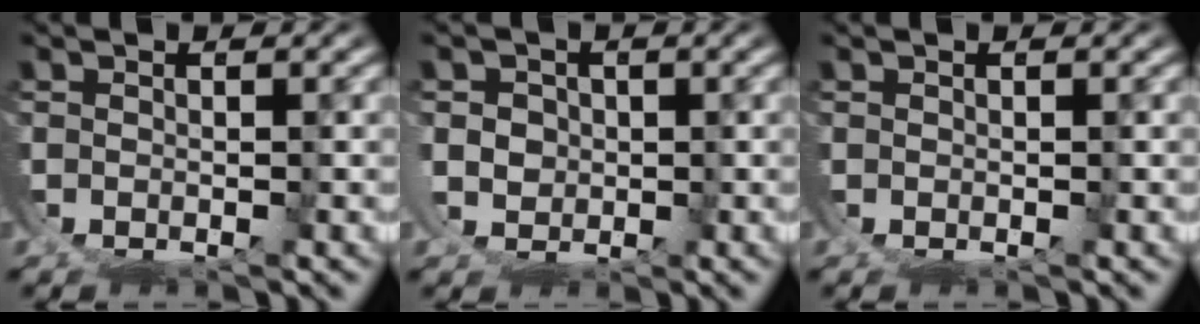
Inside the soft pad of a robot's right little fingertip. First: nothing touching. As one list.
[{"total": 2.8, "force": [0.6, 2.2, 1.6], "torque": [-0.034, -0.008, 0.016]}, {"total": 0.0}]